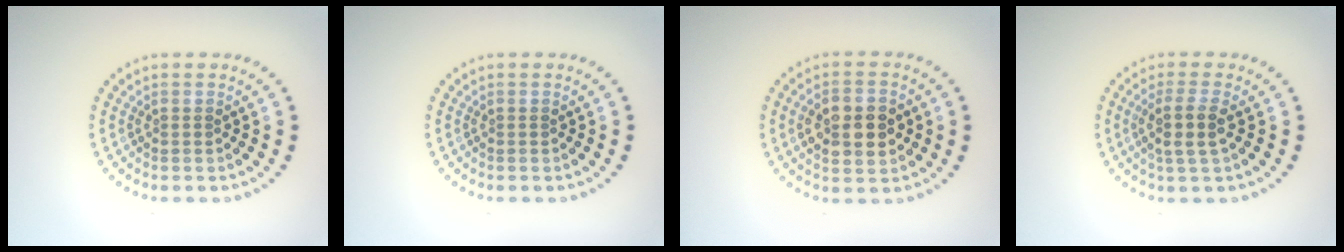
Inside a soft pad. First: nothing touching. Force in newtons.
{"total": 0.0}
{"total": 4.7, "press": 4.7, "slide": 0.1}
{"total": 2.8, "press": 2.4, "slide": 1.4}